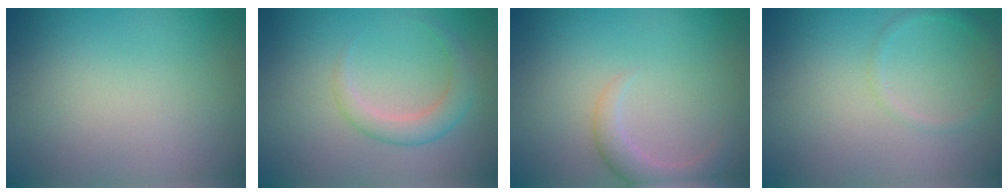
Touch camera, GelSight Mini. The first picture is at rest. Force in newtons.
{"total": 2.8, "press": 2.8, "slide": 0.2}
{"total": 2.6, "press": 2.5, "slide": 0.4}
{"total": 1.1, "press": 1.1, "slide": 0.1}